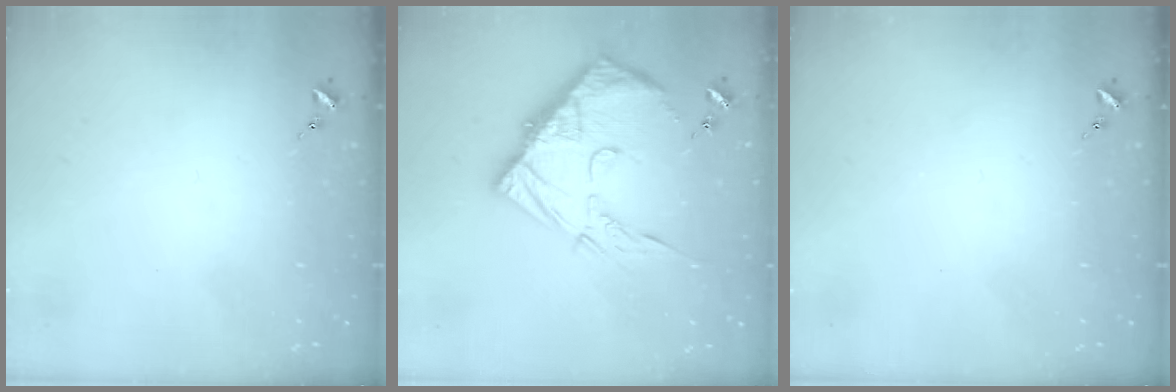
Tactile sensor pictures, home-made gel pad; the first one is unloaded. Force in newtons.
{"total": 16.8, "press": 16.7, "slide": 1.7}
{"total": 0.0}